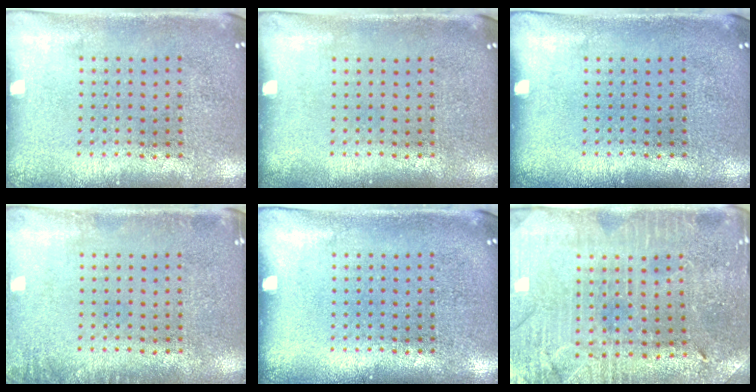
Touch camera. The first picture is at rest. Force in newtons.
{"total": 0.0}
{"total": 0.0}
{"total": 1.4, "press": 1.3, "slide": 0.2}
{"total": 0.0}
{"total": 1.5, "press": 1.4, "slide": 0.2}